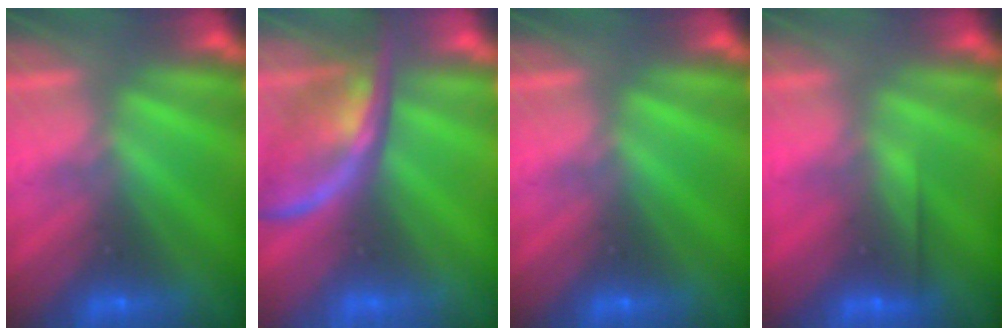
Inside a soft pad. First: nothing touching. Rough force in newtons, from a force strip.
{"total": 2.5}
{"total": 0.0}
{"total": 2.6}